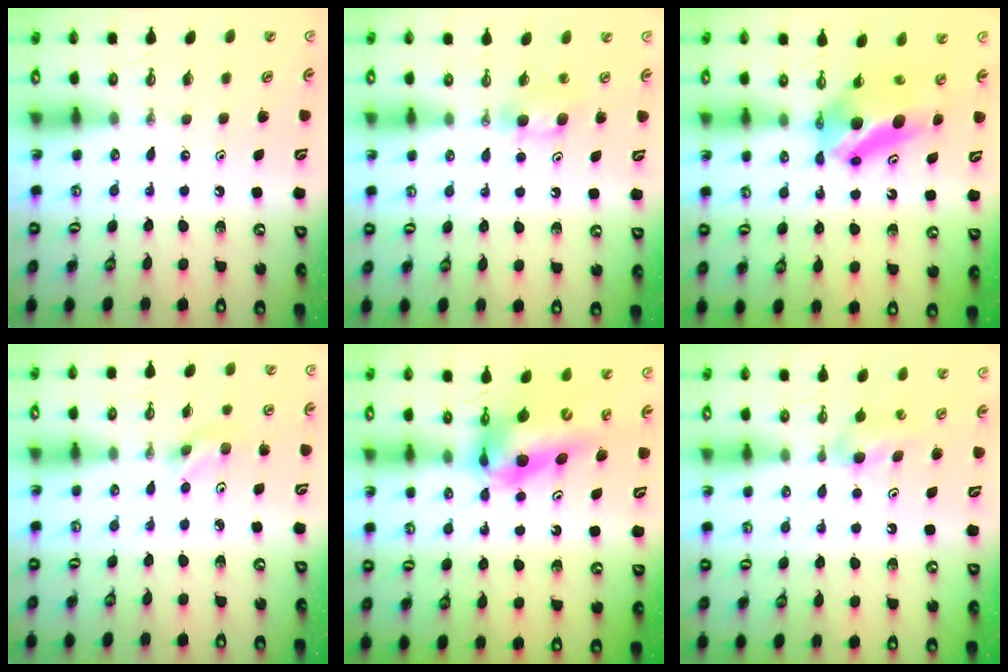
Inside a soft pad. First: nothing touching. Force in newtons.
{"total": 4.4, "press": 4.4, "slide": 0.7}
{"total": 6.7, "press": 5.9, "slide": 3.1}
{"total": 3.5, "press": 3.5, "slide": 0.8}
{"total": 11.8, "press": 11.8, "slide": 1.1}
{"total": 4.0, "press": 4.0, "slide": 0.4}